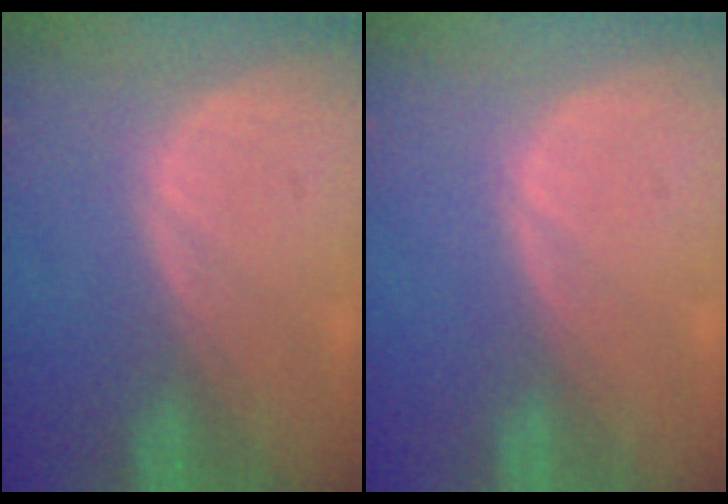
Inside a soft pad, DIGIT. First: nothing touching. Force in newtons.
{"total": 0.0}